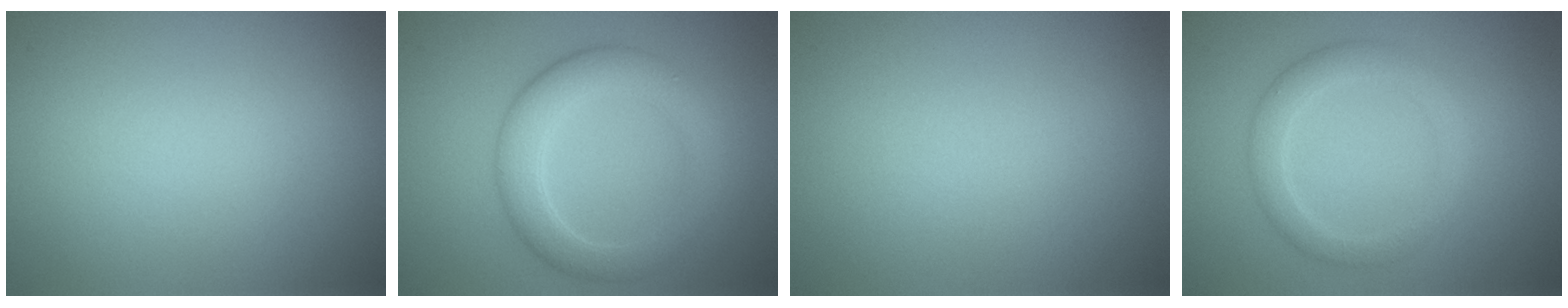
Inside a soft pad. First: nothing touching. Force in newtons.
{"total": 4.5, "press": 4.5, "slide": 0.6}
{"total": 0.0}
{"total": 2.7, "press": 2.7, "slide": 0.3}